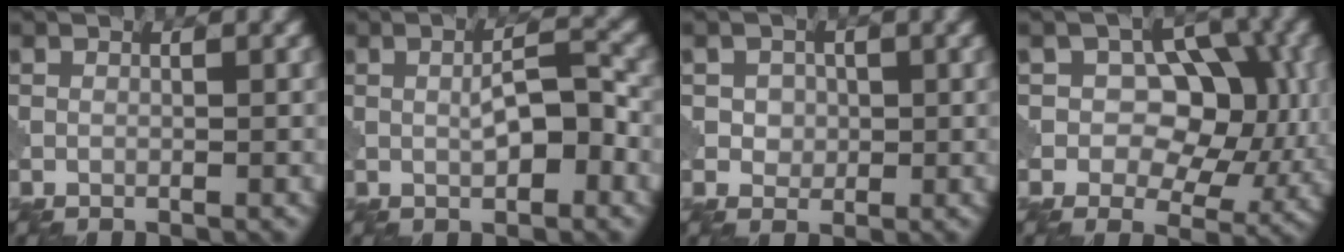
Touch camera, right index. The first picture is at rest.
{"total": 3.8, "force": [-0.4, 1.3, 3.5], "torque": [-0.068, 0.004, -0.005]}
{"total": 2.3, "force": [0.4, 2.0, 1.0], "torque": [-0.015, 0.000, 0.009]}
{"total": 8.4, "force": [0.3, 5.8, 6.1], "torque": [-0.065, 0.005, -0.008]}